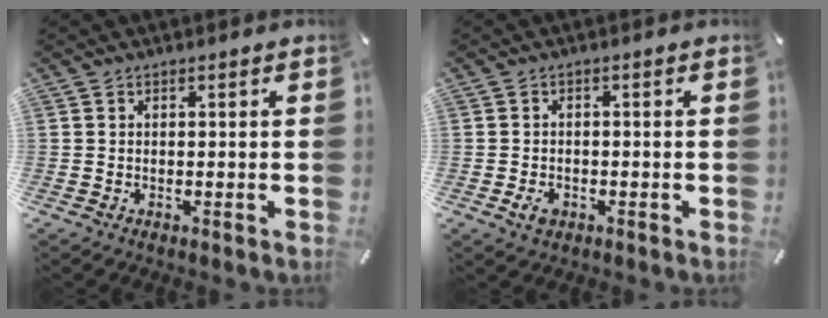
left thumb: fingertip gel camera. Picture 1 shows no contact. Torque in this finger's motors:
{"motor_torque": [-0.10, 0.53, 0.05, -0.03, 0.05]}